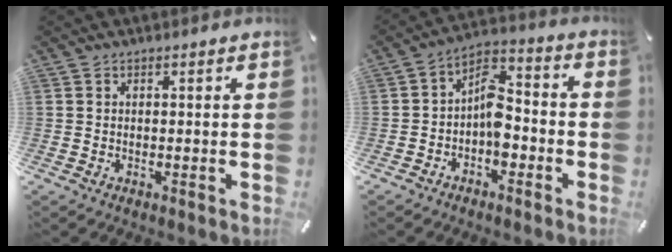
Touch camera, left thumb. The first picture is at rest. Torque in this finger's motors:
{"motor_torque": [0.54, 1.98, 0.69, 0.08, 0.10]}